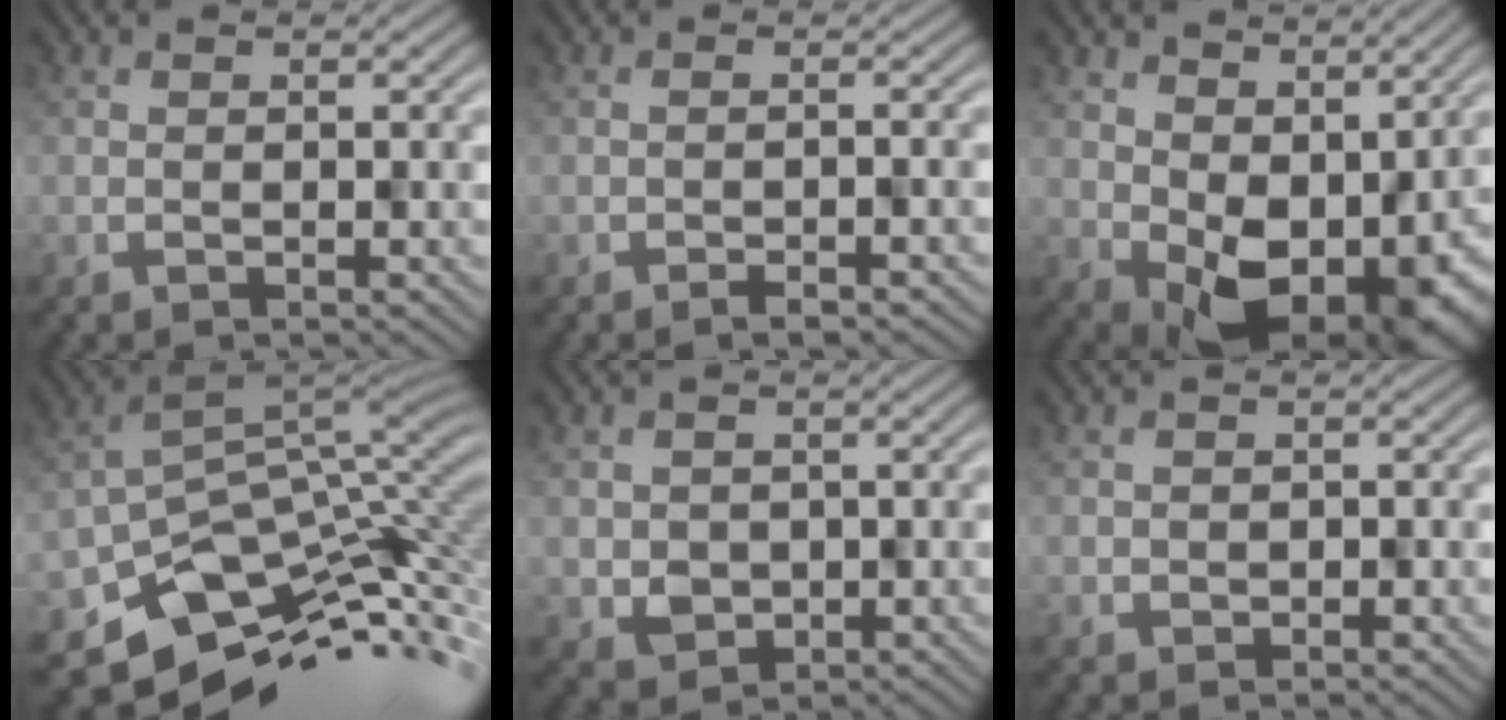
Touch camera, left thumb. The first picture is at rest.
{"total": 1.3, "force": [-1.3, -0.1, 0.3], "torque": [-0.002, 0.006, -0.024]}
{"total": 8.8, "force": [0.5, 6.3, 6.1], "torque": [-0.097, -0.042, 0.032]}
{"total": 8.7, "force": [-5.1, 4.7, 5.2], "torque": [-0.098, -0.024, -0.082]}
{"total": 2.8, "force": [0.2, 2.8, -0.2], "torque": [0.003, -0.017, 0.002]}
{"total": 1.6, "force": [-0.4, 1.5, 0.2], "torque": [0.006, -0.005, -0.004]}